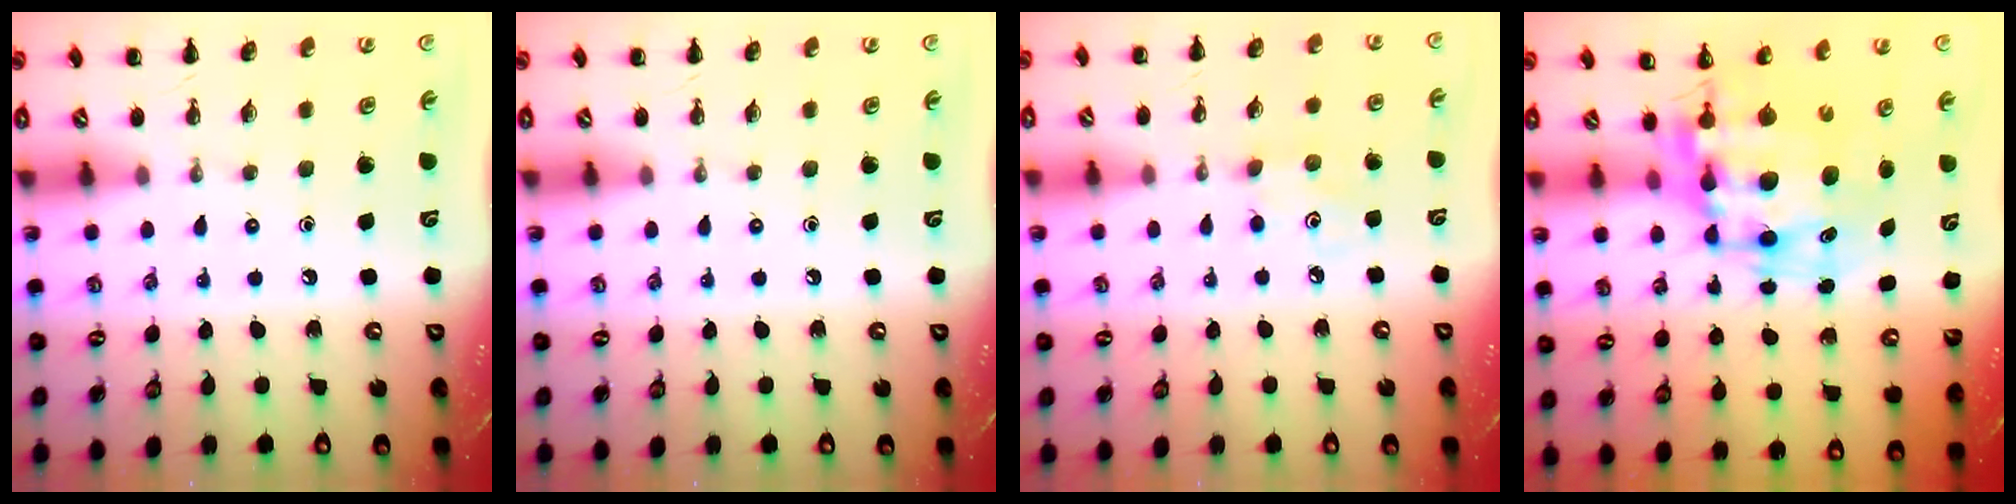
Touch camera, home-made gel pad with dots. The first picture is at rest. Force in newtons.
{"total": 0.0}
{"total": 2.9, "press": 2.8, "slide": 0.8}
{"total": 10.7, "press": 10.3, "slide": 2.7}